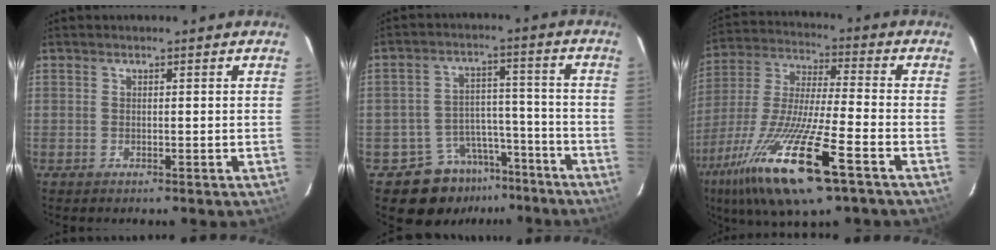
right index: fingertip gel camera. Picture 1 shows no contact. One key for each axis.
{"total": 9.9, "fx": -7.3, "fy": 6.4, "fz": 2.0, "tx": -0.042, "ty": 0.040, "tz": -0.096}
{"total": 22.0, "fx": -12.1, "fy": 3.7, "fz": 18.0, "tx": -0.368, "ty": -0.048, "tz": -0.231}